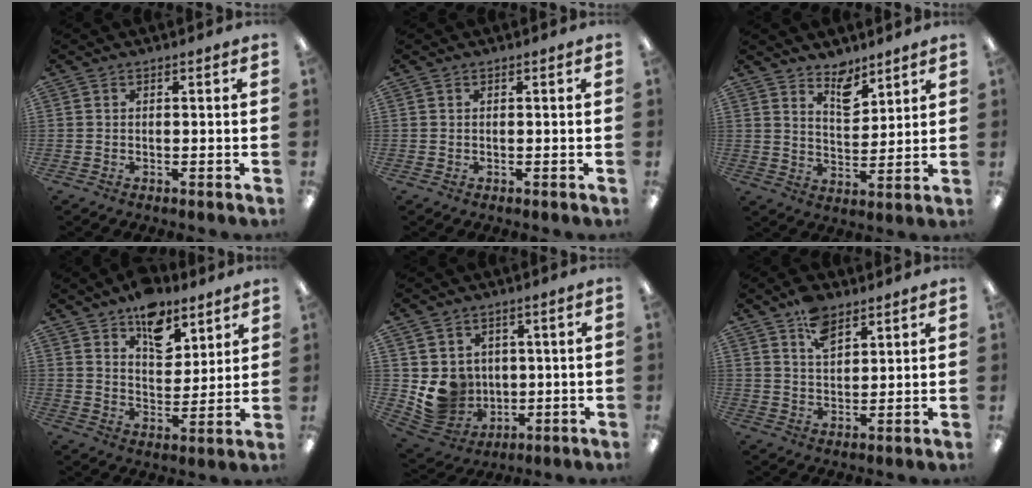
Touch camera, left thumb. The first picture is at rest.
{"total": 0.0}
{"total": 7.2, "force": [5.9, 3.3, 2.5], "torque": [-0.020, -0.040, 0.102]}
{"total": 12.1, "force": [8.3, 6.8, 5.6], "torque": [-0.065, -0.047, 0.145]}
{"total": 8.8, "force": [1.4, 8.5, 2.0], "torque": [-0.053, -0.012, 0.041]}
{"total": 7.4, "force": [4.9, 3.9, 3.9], "torque": [-0.066, -0.016, 0.088]}